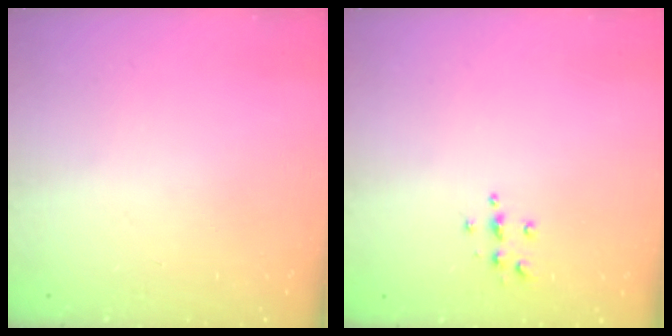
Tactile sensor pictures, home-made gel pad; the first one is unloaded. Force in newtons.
{"total": 4.9, "press": 4.9, "slide": 0.5}